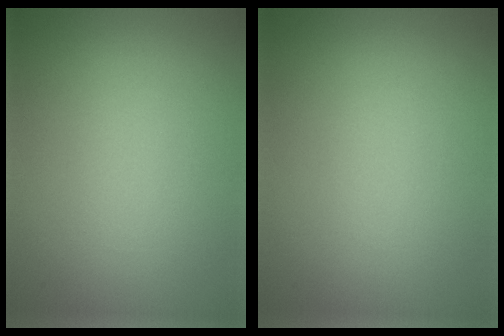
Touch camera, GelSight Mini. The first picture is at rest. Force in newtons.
{"total": 0.0}